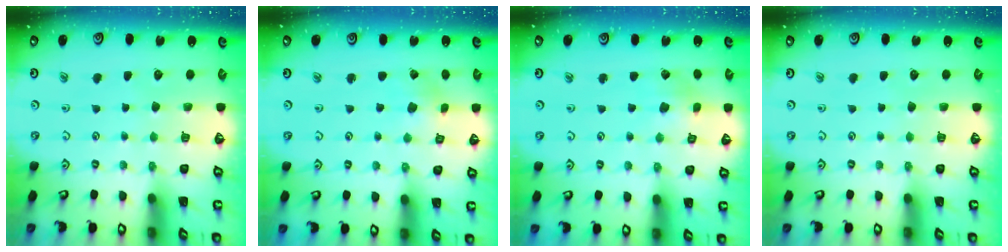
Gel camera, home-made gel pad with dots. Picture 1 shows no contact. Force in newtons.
{"total": 2.2, "press": 2.2, "slide": 0.4}
{"total": 2.8, "press": 2.8, "slide": 0.1}
{"total": 0.0}